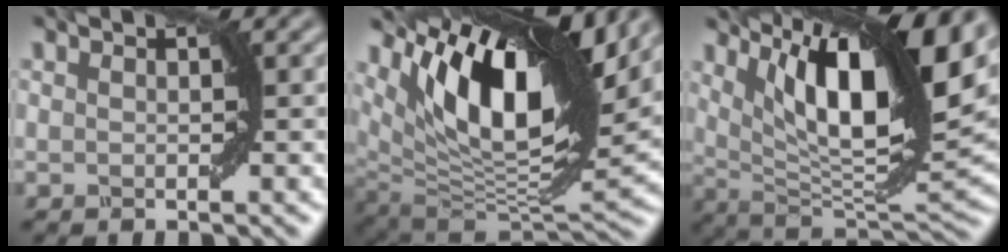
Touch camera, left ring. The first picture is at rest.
{"total": 13.6, "force": [5.7, 5.7, 11.0], "torque": [-0.196, 0.012, 0.108]}
{"total": 13.9, "force": [5.7, 4.3, 12.0], "torque": [-0.185, 0.006, 0.104]}